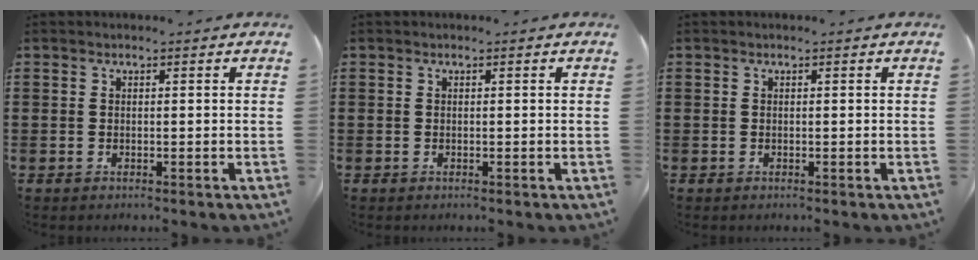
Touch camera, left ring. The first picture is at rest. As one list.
[{"total": 0.0}, {"total": 0.0}]